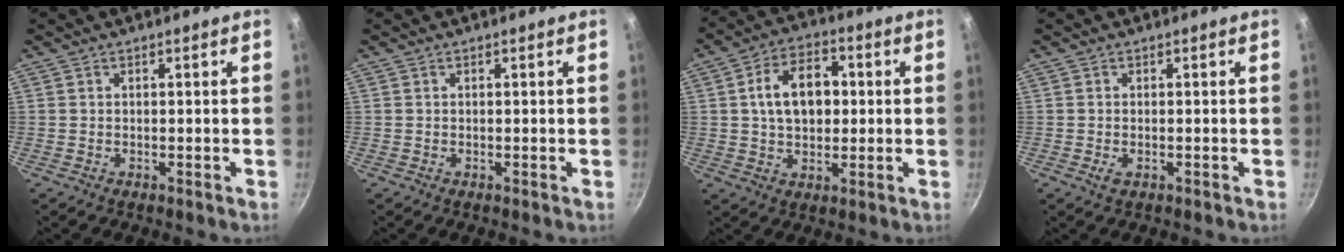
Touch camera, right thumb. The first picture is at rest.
{"total": 0.0}
{"total": 11.4, "force": [1.3, 7.7, 8.4], "torque": [-0.111, 0.016, 0.015]}
{"total": 1.5, "force": [-0.5, 0.8, 1.2], "torque": [-0.023, -0.002, -0.008]}